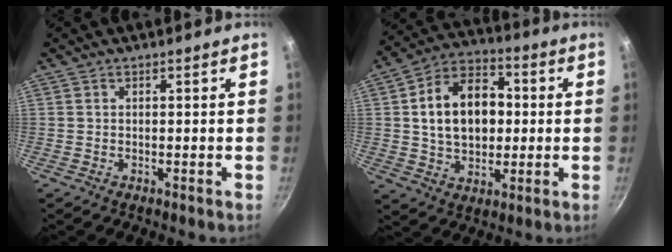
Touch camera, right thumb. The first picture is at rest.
{"total": 16.1, "force": [1.4, 11.2, 11.5], "torque": [-0.158, 0.020, 0.016]}